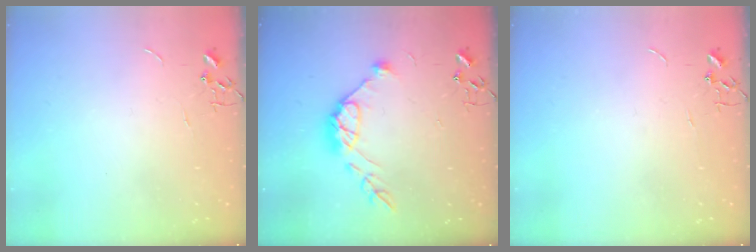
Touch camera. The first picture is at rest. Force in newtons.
{"total": 11.6, "press": 11.6, "slide": 0.9}
{"total": 0.0}